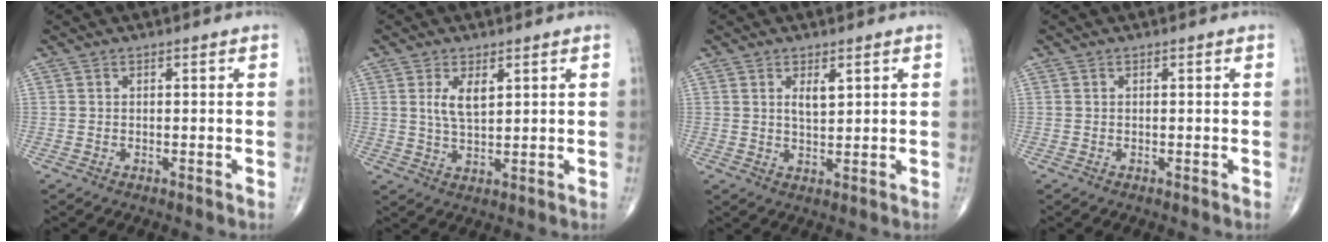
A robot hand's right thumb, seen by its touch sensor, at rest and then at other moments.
{"total": 4.8, "force": [1.7, 2.1, 3.9], "torque": [-0.070, -0.012, 0.037]}
{"total": 3.2, "force": [1.4, 1.3, 2.6], "torque": [-0.038, -0.013, 0.026]}
{"total": 0.0}